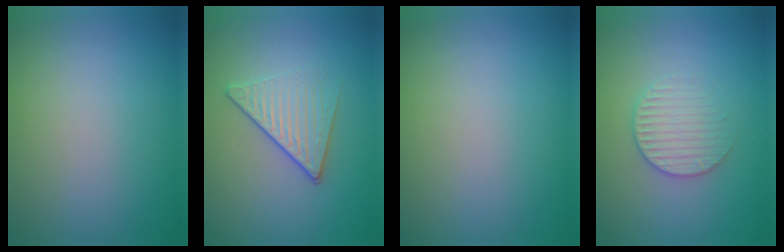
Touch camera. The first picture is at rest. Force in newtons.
{"total": 3.8, "press": 2.8, "slide": 2.5}
{"total": 0.0}
{"total": 2.8, "press": 2.7, "slide": 0.6}